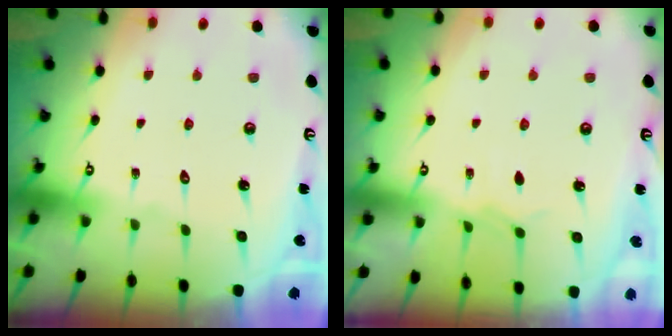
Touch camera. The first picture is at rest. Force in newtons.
{"total": 4.5, "press": 4.5, "slide": 0.6}